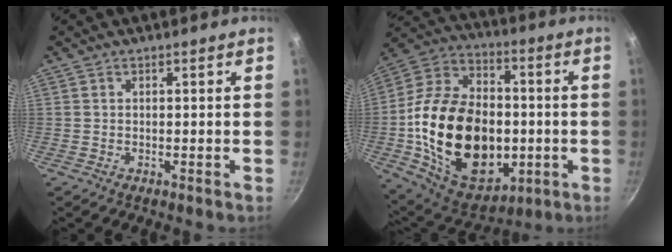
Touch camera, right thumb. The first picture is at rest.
{"total": 29.7, "force": [-3.3, 19.8, 21.9], "torque": [-0.352, 0.024, -0.047]}